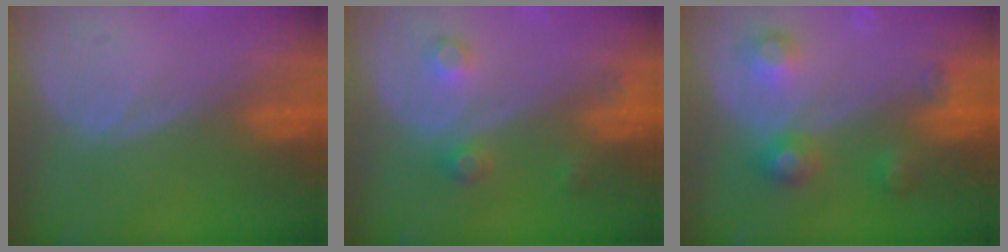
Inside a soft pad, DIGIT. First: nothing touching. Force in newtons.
{"total": 3.7, "press": 3.4, "slide": 1.4}
{"total": 6.0, "press": 6.0, "slide": 0.3}